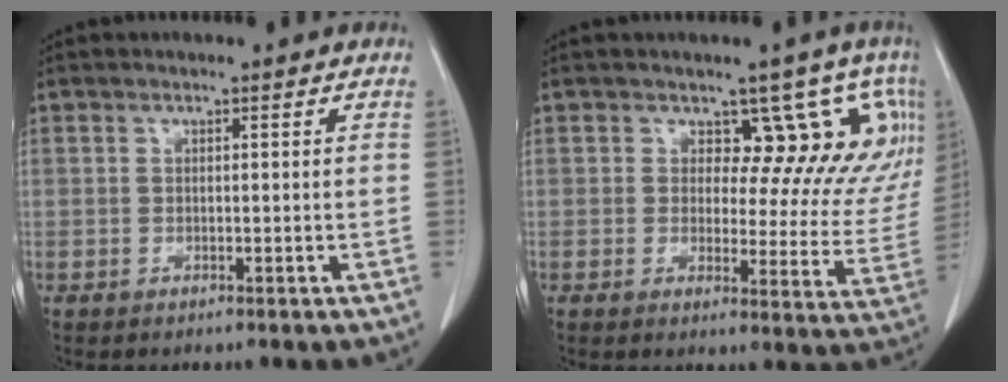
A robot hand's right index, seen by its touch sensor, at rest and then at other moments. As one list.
[{"total": 11.2, "force": [6.5, 6.5, 6.2], "torque": [-0.042, -0.009, 0.058]}]